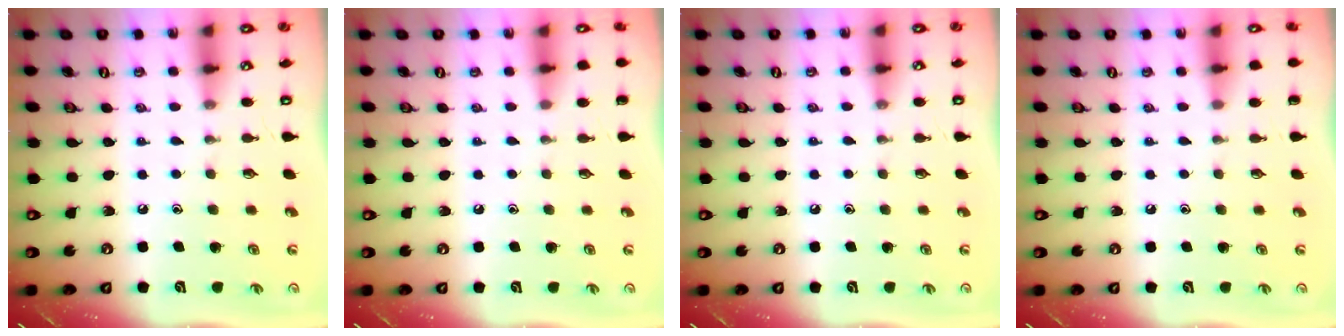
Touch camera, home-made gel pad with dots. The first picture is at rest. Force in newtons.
{"total": 0.0}
{"total": 3.3, "press": 3.3, "slide": 0.4}
{"total": 0.0}